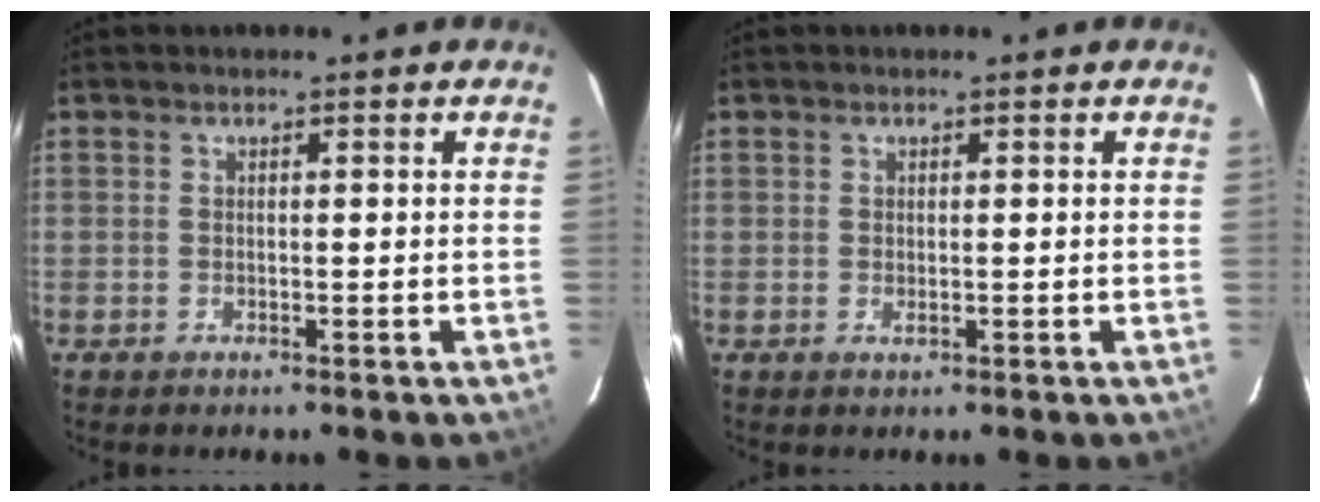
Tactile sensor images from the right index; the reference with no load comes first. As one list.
[{"total": 0.6, "force": [0.1, 0.5, 0.4], "torque": [-0.007, -0.001, 0.002]}]